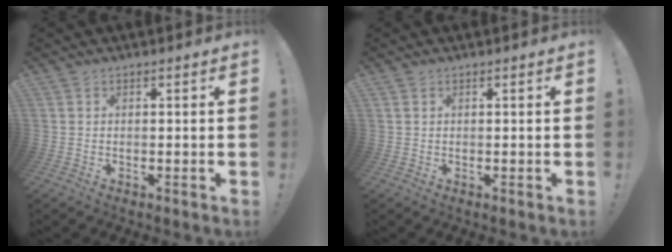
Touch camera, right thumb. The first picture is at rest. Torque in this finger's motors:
{"motor_torque": [0.07, -0.01, -0.15, 0.07, 0.07]}